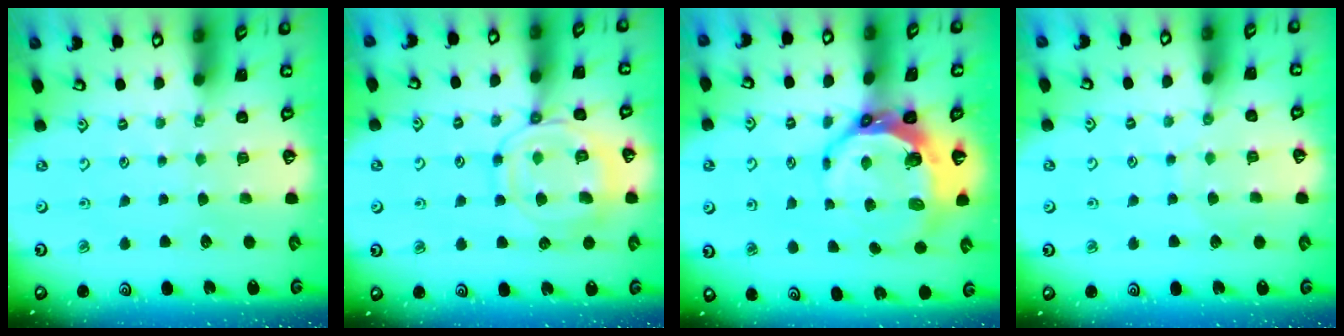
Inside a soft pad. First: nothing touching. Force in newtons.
{"total": 12.7, "press": 12.6, "slide": 1.1}
{"total": 10.9, "press": 9.7, "slide": 5.0}
{"total": 5.1, "press": 5.0, "slide": 0.6}